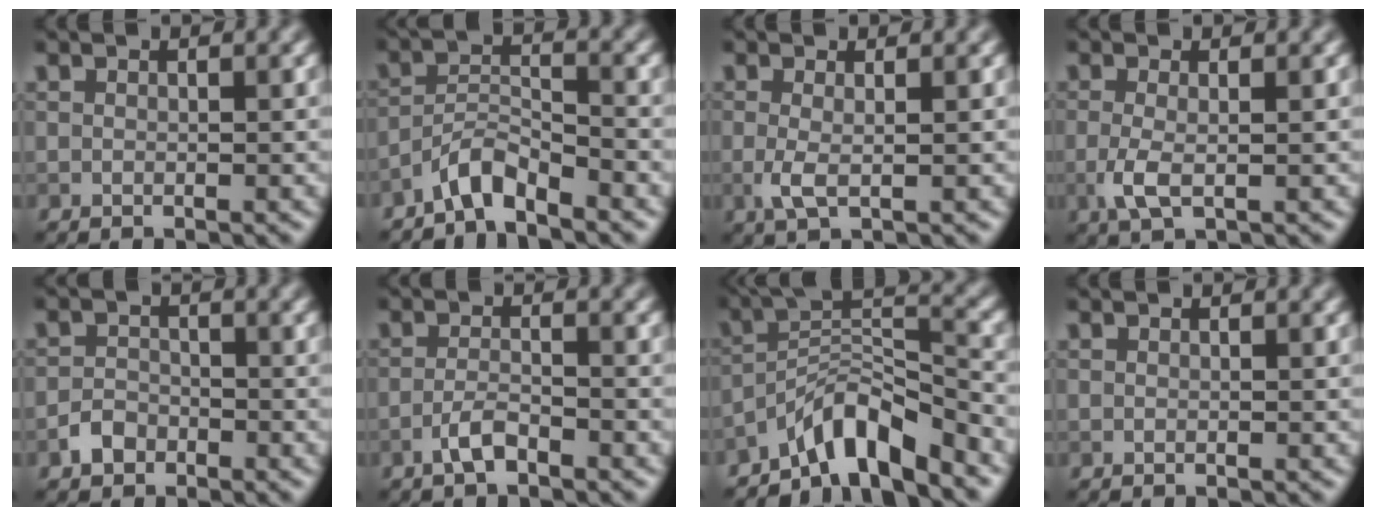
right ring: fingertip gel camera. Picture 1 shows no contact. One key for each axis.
{"total": 3.3, "fx": -2.9, "fy": 0.5, "fz": 1.5, "tx": -0.025, "ty": 0.011, "tz": -0.063}
{"total": 1.9, "fx": -0.1, "fy": 0.5, "fz": 1.8, "tx": -0.041, "ty": -0.003, "tz": -0.004}
{"total": 2.5, "fx": -0.5, "fy": 0.8, "fz": 2.3, "tx": -0.054, "ty": -0.005, "tz": -0.012}
{"total": 2.1, "fx": -1.4, "fy": 1.4, "fz": 0.7, "tx": -0.008, "ty": 0.005, "tz": -0.029}
{"total": 2.1, "fx": -1.5, "fy": 0.5, "fz": 1.5, "tx": -0.031, "ty": 0.006, "tz": -0.034}
{"total": 6.4, "fx": -5.0, "fy": 1.4, "fz": 3.8, "tx": -0.057, "ty": 0.009, "tz": -0.099}
{"total": 0.0}